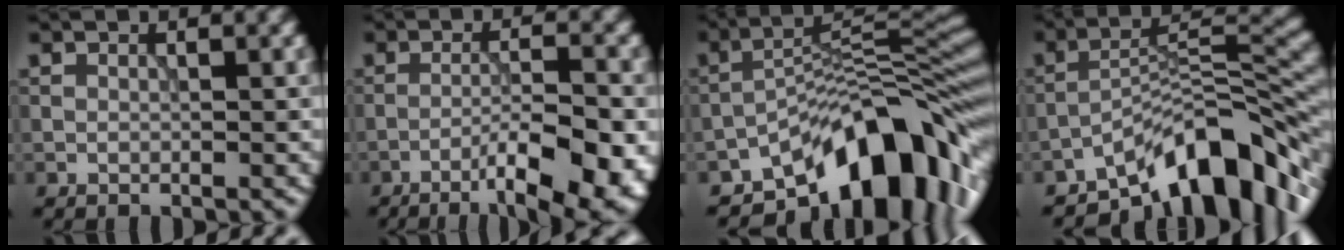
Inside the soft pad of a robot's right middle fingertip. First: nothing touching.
{"total": 8.9, "force": [-4.8, 1.9, 7.3], "torque": [-0.112, 0.002, -0.065]}
{"total": 13.0, "force": [-8.2, 5.2, 8.7], "torque": [-0.105, 0.011, -0.148]}
{"total": 10.8, "force": [-7.5, 3.5, 6.9], "torque": [-0.091, 0.009, -0.142]}